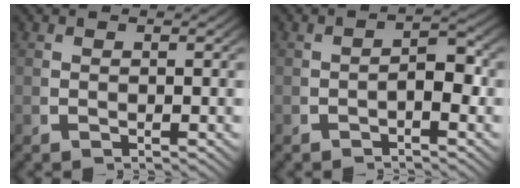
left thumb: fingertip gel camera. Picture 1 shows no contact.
{"total": 2.4, "force": [-0.8, 1.0, 2.1], "torque": [-0.036, -0.004, -0.009]}